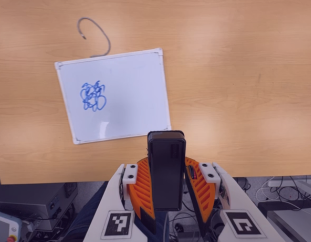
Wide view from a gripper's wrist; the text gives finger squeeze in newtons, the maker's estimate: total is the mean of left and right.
{"total": 7.5, "left": 6.7, "right": 8.3}